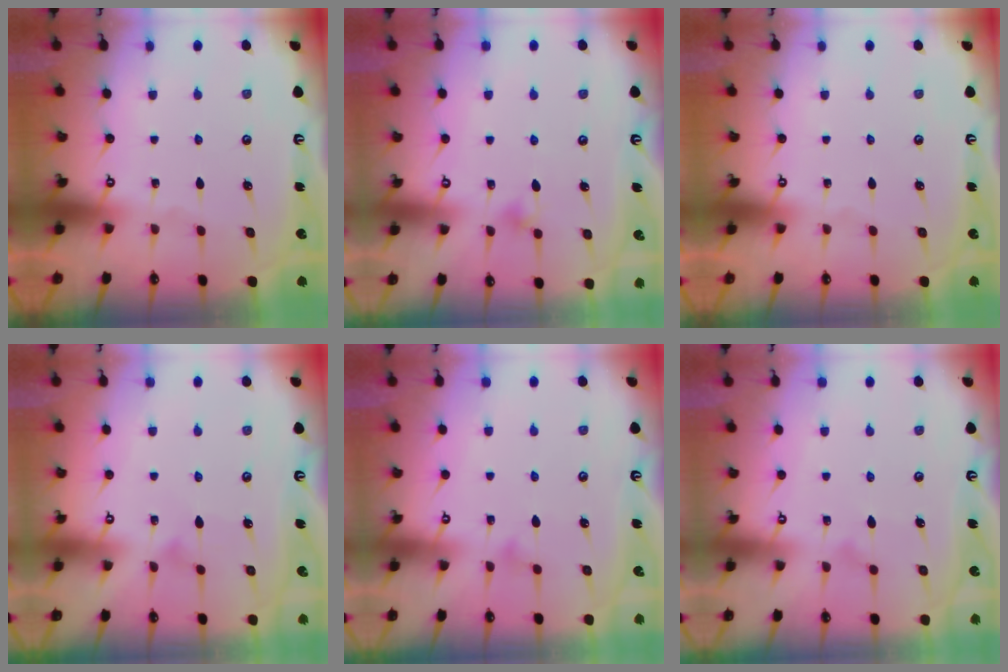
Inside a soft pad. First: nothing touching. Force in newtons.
{"total": 5.4, "press": 5.3, "slide": 1.2}
{"total": 0.0}
{"total": 3.4, "press": 3.4, "slide": 0.2}
{"total": 5.1, "press": 5.1, "slide": 0.4}
{"total": 8.0, "press": 7.9, "slide": 0.5}